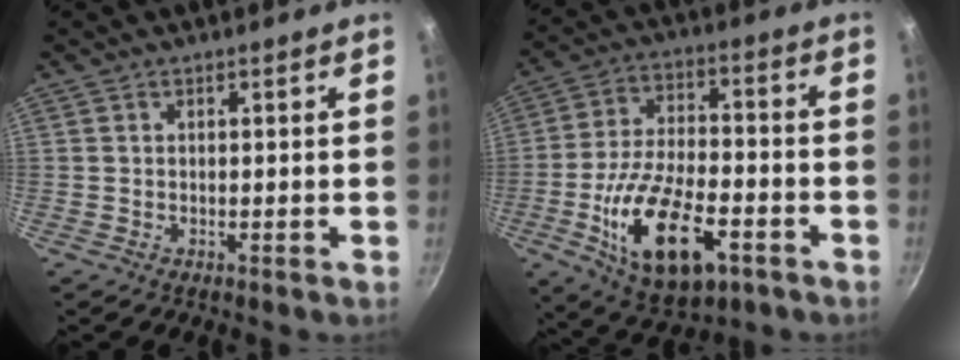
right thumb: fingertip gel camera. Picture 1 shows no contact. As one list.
[{"total": 19.5, "force": [-7.2, 9.4, 15.4], "torque": [-0.267, 0.024, -0.120]}]